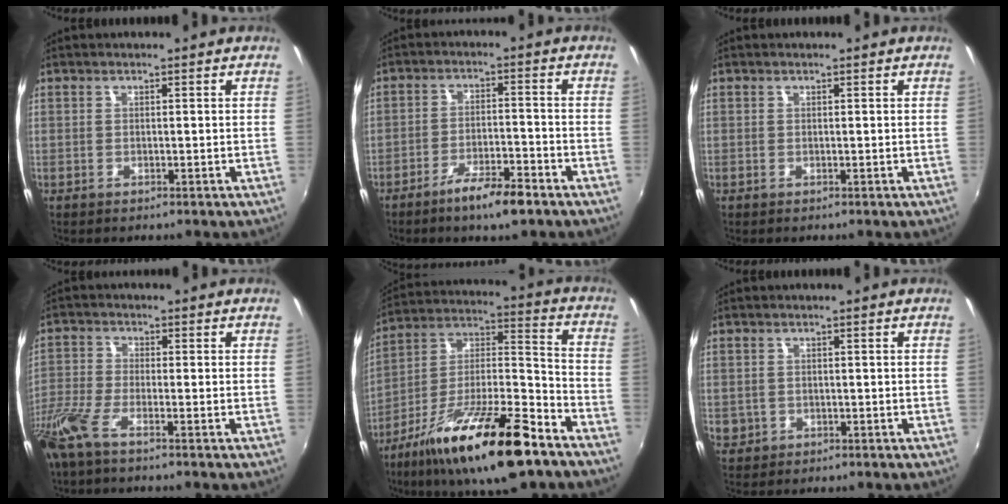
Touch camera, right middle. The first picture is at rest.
{"total": 7.4, "force": [-5.4, 1.2, 5.0], "torque": [-0.102, -0.004, -0.089]}
{"total": 0.0}
{"total": 7.5, "force": [-5.5, 1.0, 4.9], "torque": [-0.123, -0.023, -0.115]}
{"total": 22.9, "force": [-14.4, 5.9, 16.8], "torque": [-0.292, -0.015, -0.243]}
{"total": 4.7, "force": [-0.6, 4.5, 1.3], "torque": [-0.035, -0.001, 0.001]}